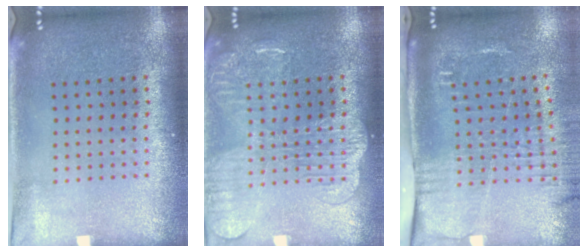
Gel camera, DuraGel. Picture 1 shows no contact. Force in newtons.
{"total": 3.7, "press": 3.6, "slide": 0.5}
{"total": 2.8, "press": 2.1, "slide": 1.7}